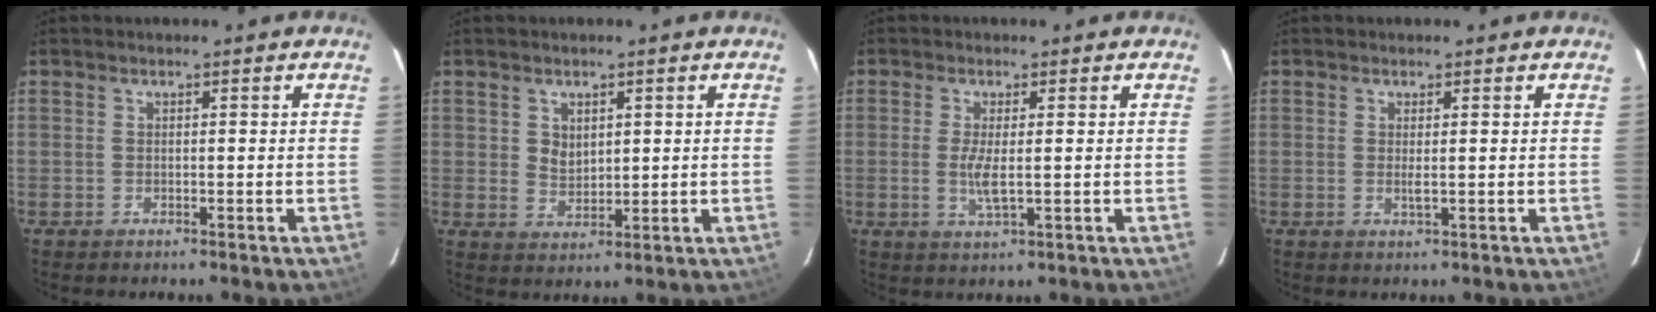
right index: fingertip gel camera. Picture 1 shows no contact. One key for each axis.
{"total": 3.6, "fx": 1.1, "fy": 2.9, "fz": 1.8, "tx": -0.031, "ty": 0.003, "tz": 0.024}
{"total": 4.0, "fx": -0.1, "fy": 0.7, "fz": 3.9, "tx": -0.079, "ty": -0.008, "tz": -0.005}
{"total": 1.8, "fx": 0.3, "fy": -0.1, "fz": 1.7, "tx": -0.029, "ty": -0.002, "tz": 0.004}